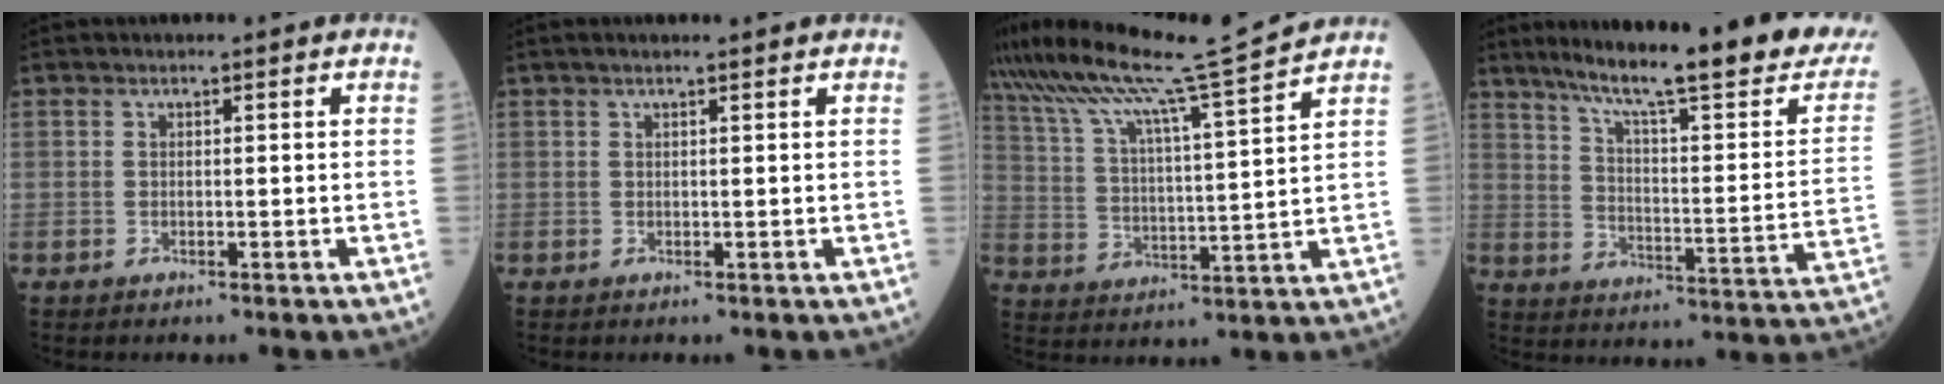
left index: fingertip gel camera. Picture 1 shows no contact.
{"total": 2.3, "force": [1.9, -0.2, 1.3], "torque": [-0.015, 0.016, 0.028]}
{"total": 16.7, "force": [14.4, -2.6, 7.9], "torque": [-0.151, -0.018, 0.234]}
{"total": 26.7, "force": [21.8, 1.8, 15.4], "torque": [-0.231, -0.052, 0.288]}